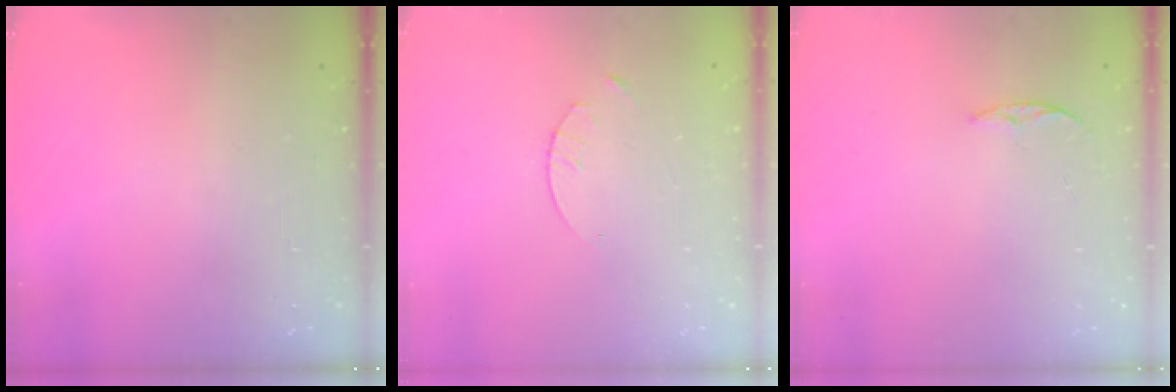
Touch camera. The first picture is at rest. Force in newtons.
{"total": 1.7, "press": 1.6, "slide": 0.2}
{"total": 3.3, "press": 3.3, "slide": 0.4}